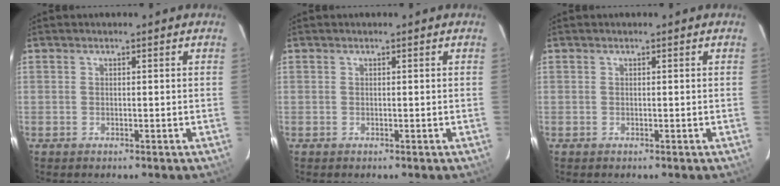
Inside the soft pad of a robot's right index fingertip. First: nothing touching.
{"total": 0.0}
{"total": 0.0}